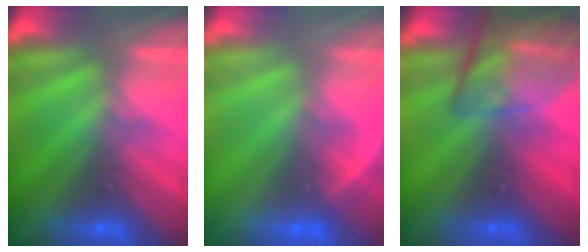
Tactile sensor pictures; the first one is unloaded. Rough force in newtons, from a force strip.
{"total": 8.1}
{"total": 8.3}